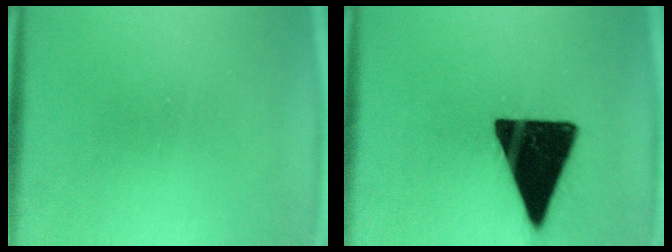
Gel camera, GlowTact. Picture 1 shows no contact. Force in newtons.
{"total": 19.5}